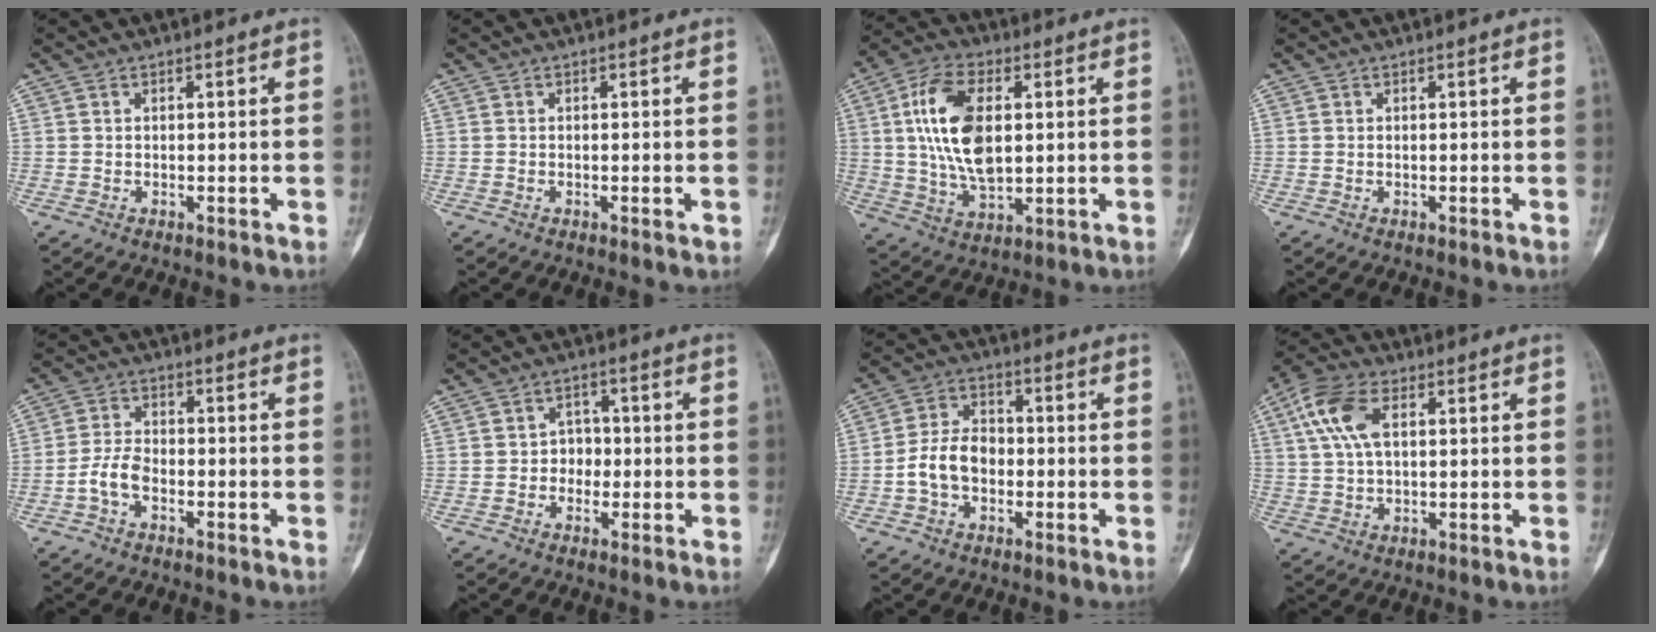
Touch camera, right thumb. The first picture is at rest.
{"total": 0.9, "force": [-0.3, 0.2, 0.8], "torque": [-0.010, -0.002, -0.003]}
{"total": 15.2, "force": [2.6, 8.1, 12.6], "torque": [-0.238, -0.001, 0.050]}
{"total": 0.0}
{"total": 4.6, "force": [-2.1, 2.6, 3.2], "torque": [-0.064, 0.020, -0.045]}
{"total": 3.7, "force": [-0.6, 3.2, 1.7], "torque": [0.005, 0.010, -0.018]}
{"total": 8.3, "force": [-1.7, 6.0, 5.5], "torque": [-0.091, 0.029, -0.041]}
{"total": 9.4, "force": [3.0, 4.9, 7.5], "torque": [-0.163, 0.014, 0.056]}